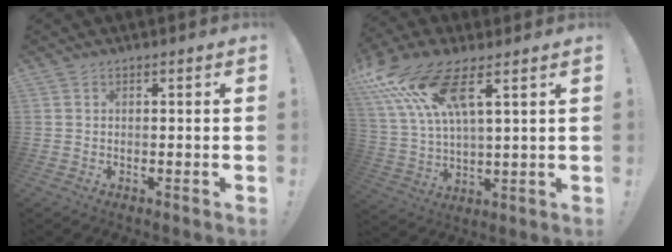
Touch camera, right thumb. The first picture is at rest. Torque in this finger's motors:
{"motor_torque": [0.99, 4.02, 2.05, 0.72, 0.57]}